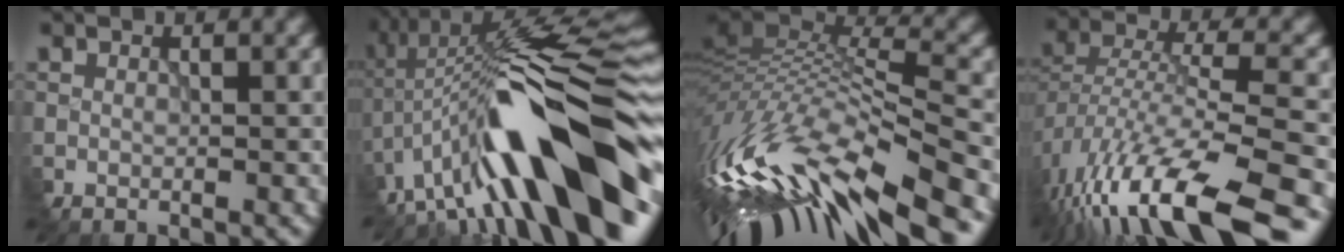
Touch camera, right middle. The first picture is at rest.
{"total": 14.7, "force": [-5.6, 3.5, 13.1], "torque": [-0.193, 0.035, -0.086]}
{"total": 15.6, "force": [-7.6, 5.3, 12.5], "torque": [-0.271, -0.002, -0.124]}
{"total": 13.8, "force": [-9.2, 4.7, 9.2], "torque": [-0.188, -0.001, -0.149]}